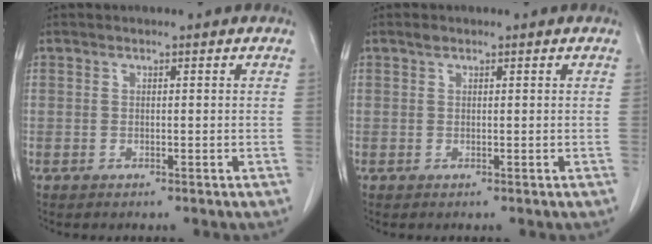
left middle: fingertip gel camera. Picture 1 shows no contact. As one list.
[{"total": 0.6, "force": [0.5, 0.2, 0.3], "torque": [-0.010, 0.002, 0.009]}]